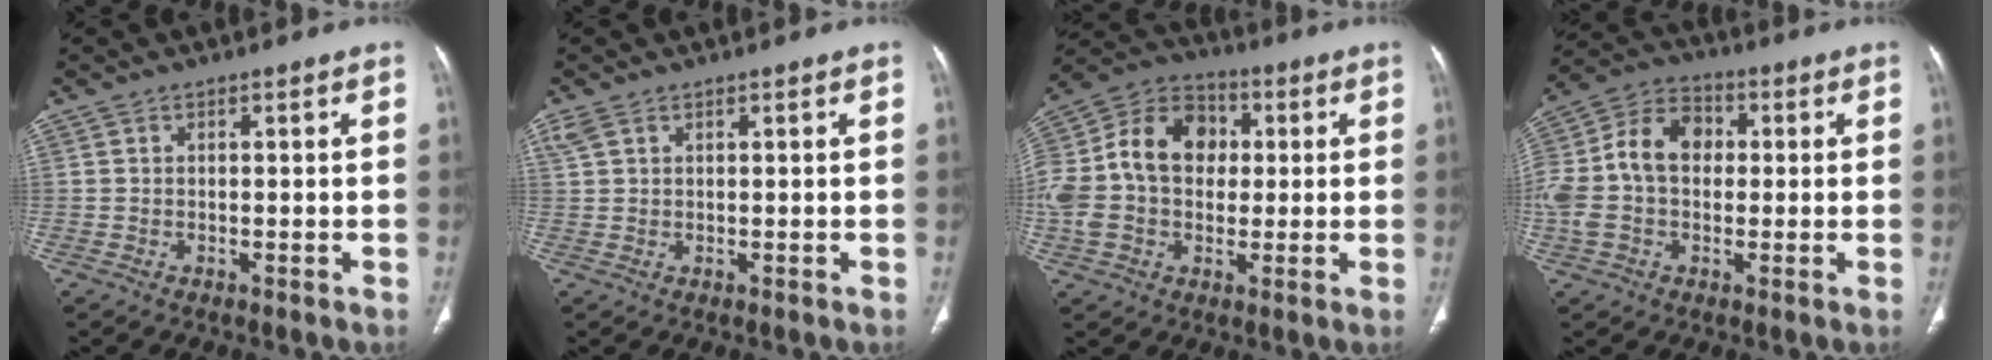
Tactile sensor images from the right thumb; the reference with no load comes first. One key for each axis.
{"total": 1.7, "fx": 1.1, "fy": 0.9, "fz": 1.0, "tx": -0.030, "ty": 0.011, "tz": 0.030}
{"total": 18.6, "fx": 1.2, "fy": 13.9, "fz": 12.3, "tx": -0.242, "ty": 0.040, "tz": 0.016}
{"total": 14.6, "fx": 0.4, "fy": 10.4, "fz": 10.2, "tx": -0.201, "ty": 0.042, "tz": 0.001}